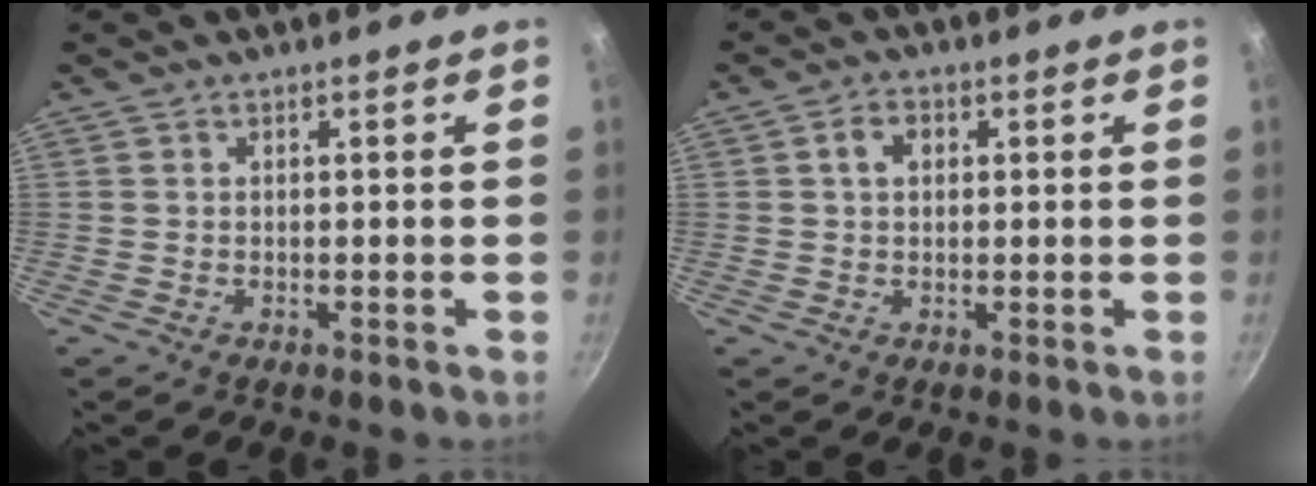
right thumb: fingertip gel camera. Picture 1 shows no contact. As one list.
[{"total": 3.3, "force": [0.7, 2.4, 2.1], "torque": [-0.025, 0.005, 0.009]}]